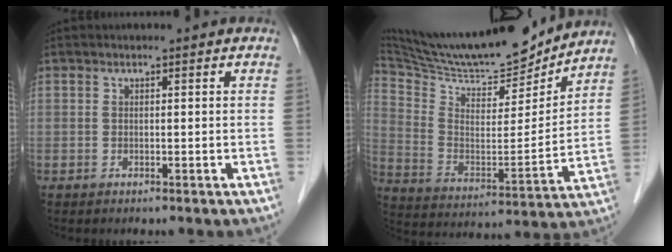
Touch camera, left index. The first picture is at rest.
{"total": 24.1, "force": [21.9, 4.3, 8.9], "torque": [-0.167, -0.015, 0.346]}